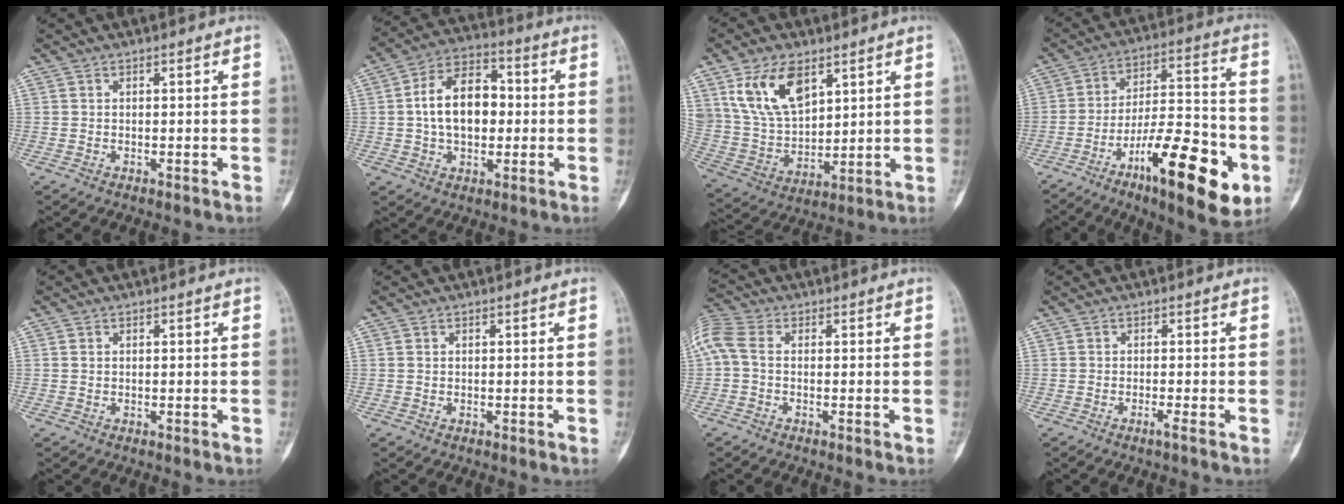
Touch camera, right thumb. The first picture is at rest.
{"total": 13.7, "force": [0.4, 8.9, 10.5], "torque": [-0.156, 0.024, 0.001]}
{"total": 14.7, "force": [7.5, 8.4, 9.5], "torque": [-0.161, -0.028, 0.160]}
{"total": 22.2, "force": [-9.4, 6.8, 18.9], "torque": [-0.278, 0.047, -0.145]}
{"total": 0.8, "force": [0.2, 0.7, 0.4], "torque": [-0.006, 0.001, 0.004]}
{"total": 0.6, "force": [0.2, 0.5, 0.3], "torque": [-0.004, 0.000, 0.004]}
{"total": 6.7, "force": [0.4, 4.3, 5.1], "torque": [-0.134, 0.020, 0.000]}
{"total": 1.2, "force": [-0.7, -0.3, 0.9], "torque": [-0.021, -0.002, -0.015]}